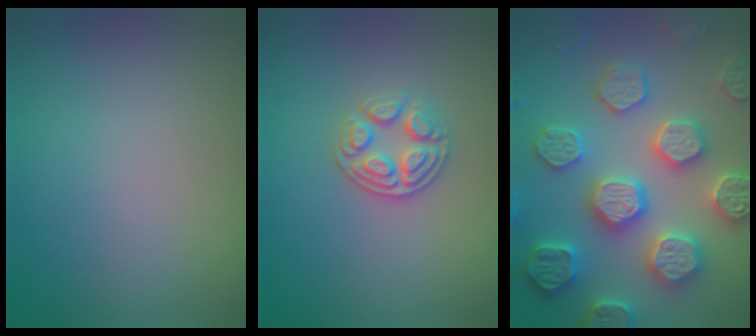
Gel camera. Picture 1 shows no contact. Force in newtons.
{"total": 3.0, "press": 2.8, "slide": 1.1}
{"total": 8.0, "press": 7.8, "slide": 1.8}